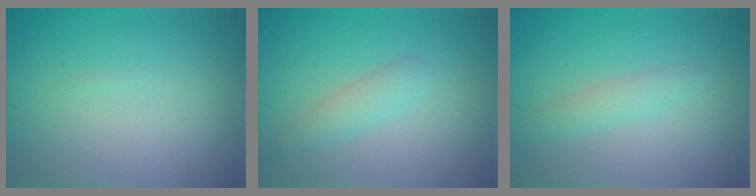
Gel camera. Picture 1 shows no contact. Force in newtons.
{"total": 1.9, "press": 1.9, "slide": 0.0}
{"total": 1.5, "press": 1.5, "slide": 0.1}